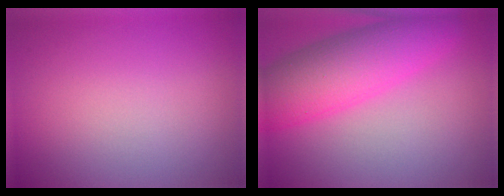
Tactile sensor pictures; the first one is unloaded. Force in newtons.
{"total": 7.5, "press": 7.5, "slide": 0.4}